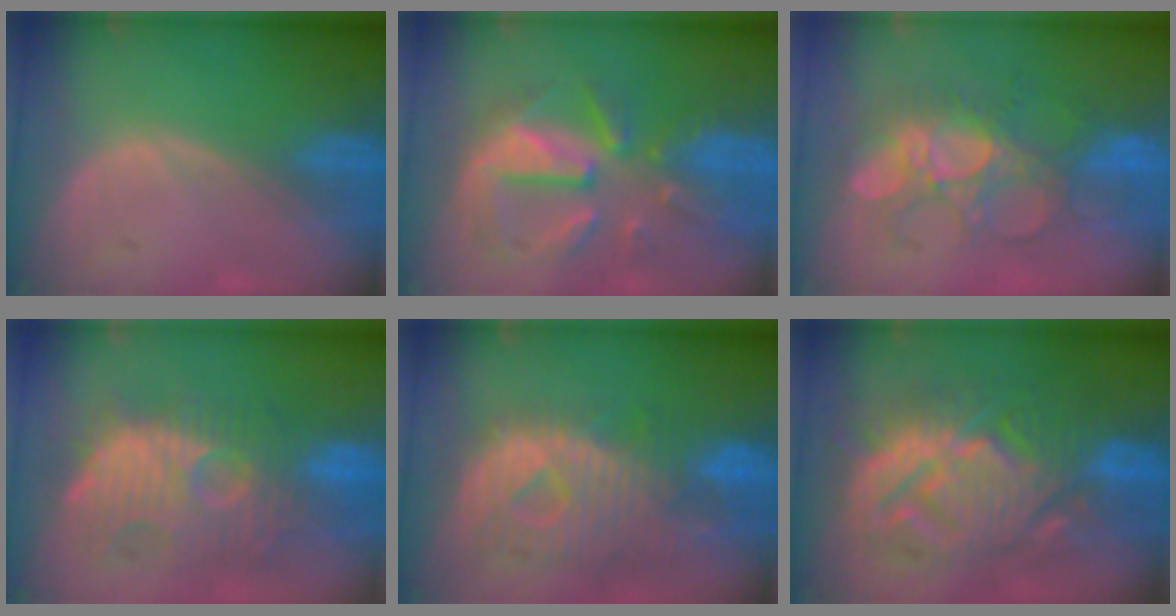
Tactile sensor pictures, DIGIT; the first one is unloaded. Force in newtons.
{"total": 10.3, "press": 9.2, "slide": 4.5}
{"total": 8.7, "press": 8.5, "slide": 1.6}
{"total": 12.1, "press": 11.7, "slide": 2.9}
{"total": 12.0, "press": 10.3, "slide": 6.0}
{"total": 13.9, "press": 13.8, "slide": 1.3}